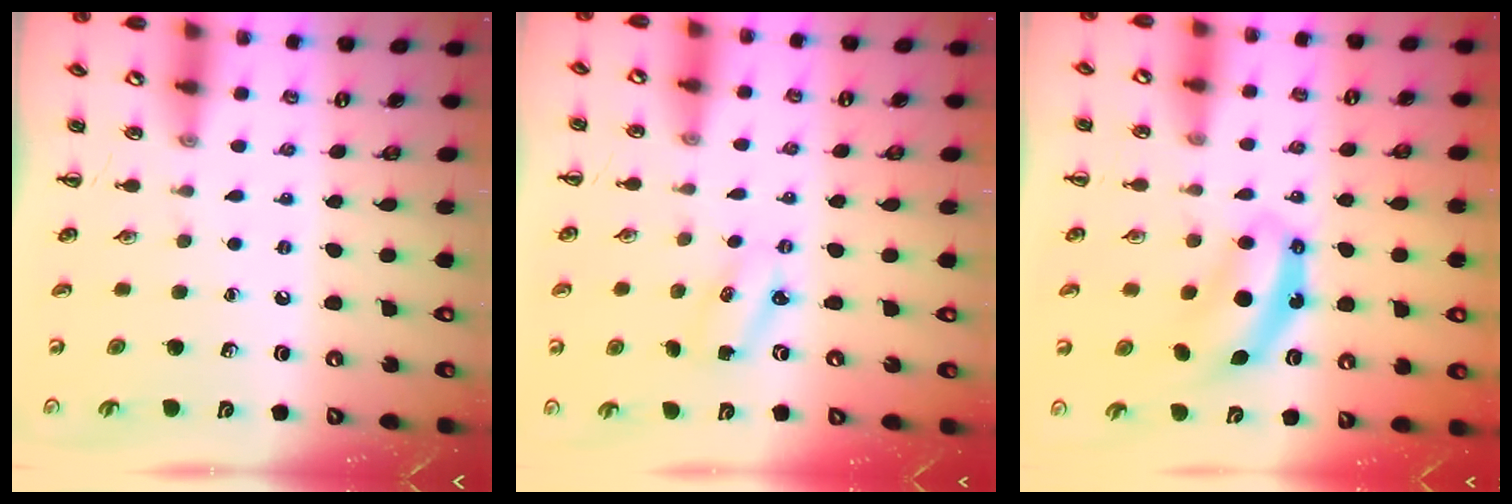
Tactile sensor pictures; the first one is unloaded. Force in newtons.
{"total": 2.3, "press": 2.2, "slide": 0.7}
{"total": 7.1, "press": 7.1, "slide": 0.3}